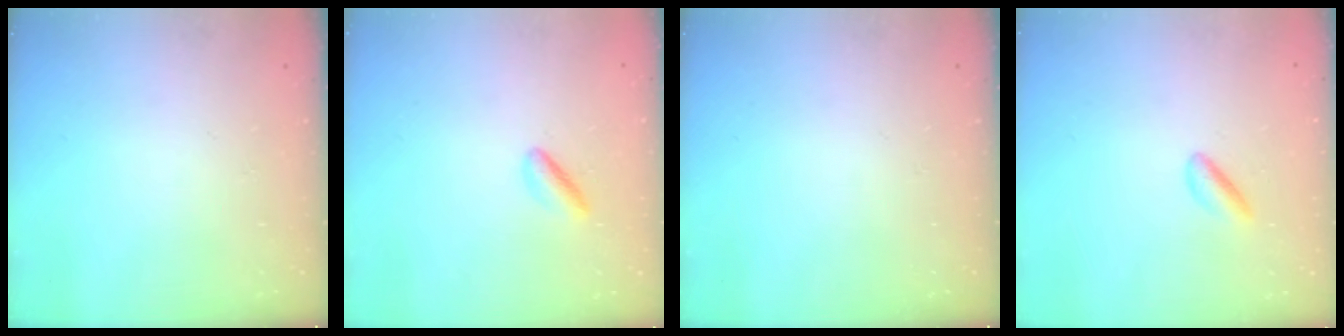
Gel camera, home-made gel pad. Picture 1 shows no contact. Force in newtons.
{"total": 2.9, "press": 2.9, "slide": 0.4}
{"total": 0.0}
{"total": 2.6, "press": 2.3, "slide": 1.1}